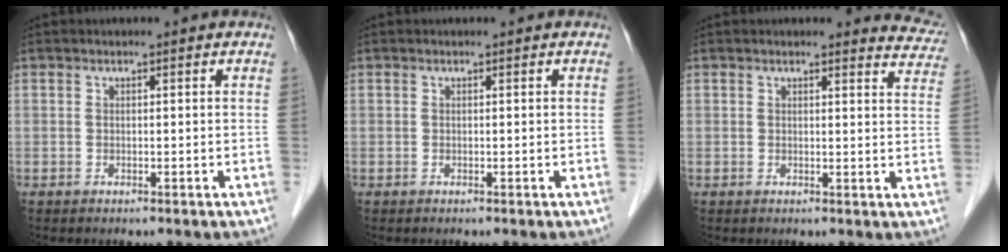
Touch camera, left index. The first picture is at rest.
{"total": 0.0}
{"total": 5.7, "force": [5.6, 1.2, 0.4], "torque": [0.014, -0.029, 0.028]}